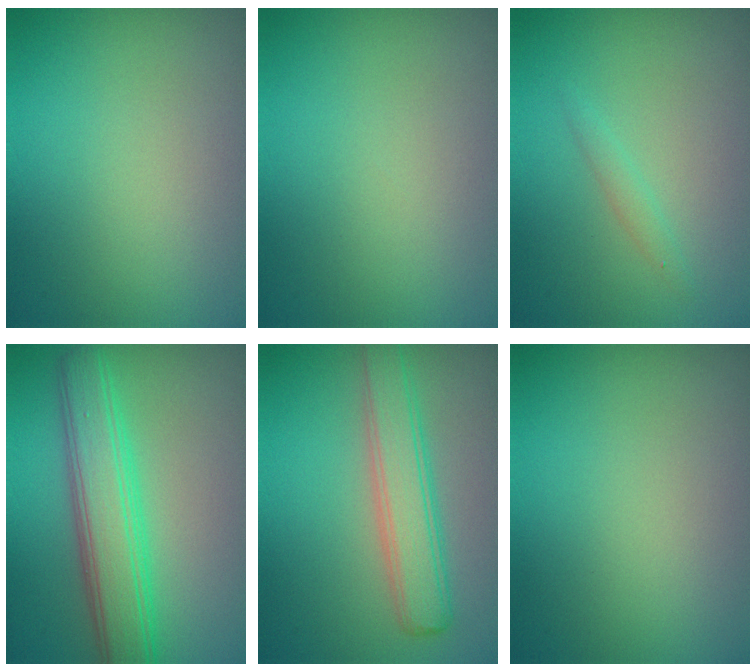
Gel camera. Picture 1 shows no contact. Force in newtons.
{"total": 0.0}
{"total": 0.9, "press": 0.9, "slide": 0.1}
{"total": 5.9, "press": 5.9, "slide": 0.1}
{"total": 4.2, "press": 4.2, "slide": 0.1}
{"total": 0.0}